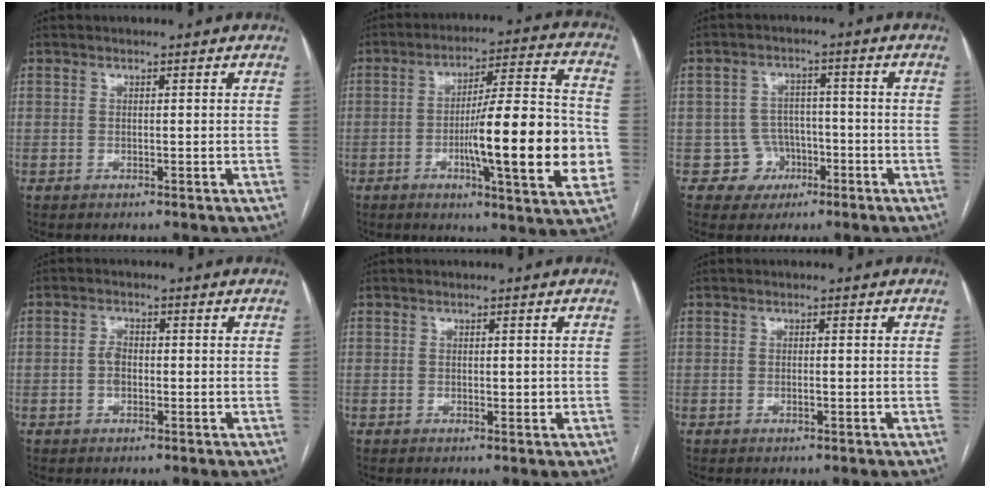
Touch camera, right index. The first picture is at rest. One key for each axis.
{"total": 19.1, "fx": -3.8, "fy": 1.6, "fz": 18.6, "tx": -0.264, "ty": 0.003, "tz": -0.054}
{"total": 5.2, "fx": -2.0, "fy": 4.8, "fz": -0.2, "tx": 0.016, "ty": 0.018, "tz": -0.028}
{"total": 2.1, "fx": -0.4, "fy": 1.4, "fz": 1.6, "tx": -0.031, "ty": 0.005, "tz": -0.010}
{"total": 0.9, "fx": 0.0, "fy": 0.5, "fz": 0.7, "tx": -0.011, "ty": -0.002, "tz": 0.000}
{"total": 0.6, "fx": -0.3, "fy": 0.1, "fz": 0.6, "tx": -0.014, "ty": -0.001, "tz": -0.004}